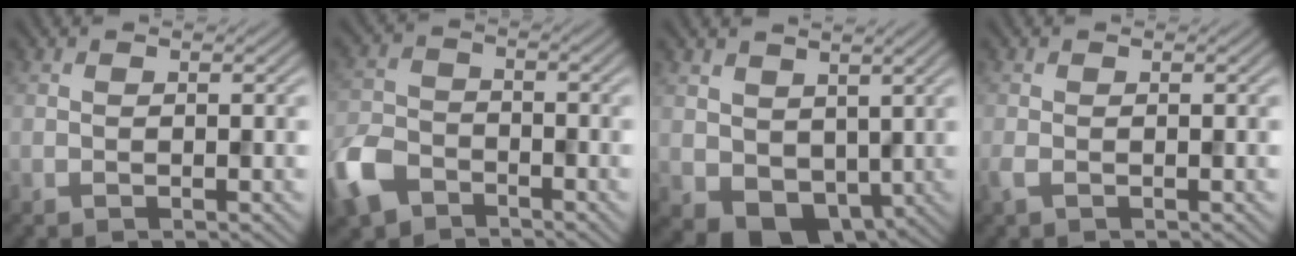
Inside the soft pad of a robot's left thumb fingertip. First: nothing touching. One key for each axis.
{"total": 6.5, "fx": -4.6, "fy": 3.7, "fz": 2.5, "tx": -0.066, "ty": -0.011, "tz": -0.101}
{"total": 5.1, "fx": 0.6, "fy": 4.2, "fz": 2.8, "tx": -0.060, "ty": -0.027, "tz": 0.022}
{"total": 0.6, "fx": -0.2, "fy": 0.1, "fz": 0.6, "tx": -0.014, "ty": -0.003, "tz": -0.004}